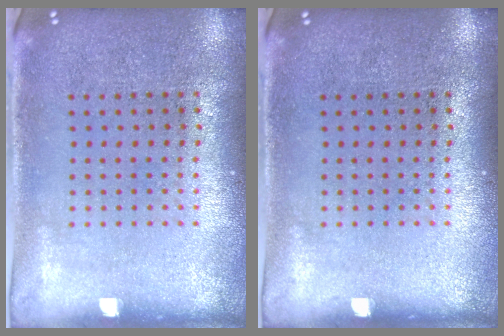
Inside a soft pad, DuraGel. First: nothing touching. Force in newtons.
{"total": 0.0}